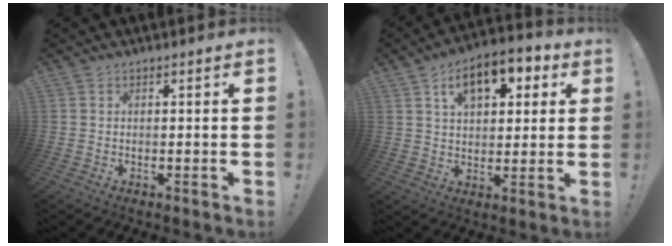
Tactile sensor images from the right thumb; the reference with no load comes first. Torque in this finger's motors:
{"motor_torque": [0.45, 0.47, 0.08, 0.10, 0.08]}